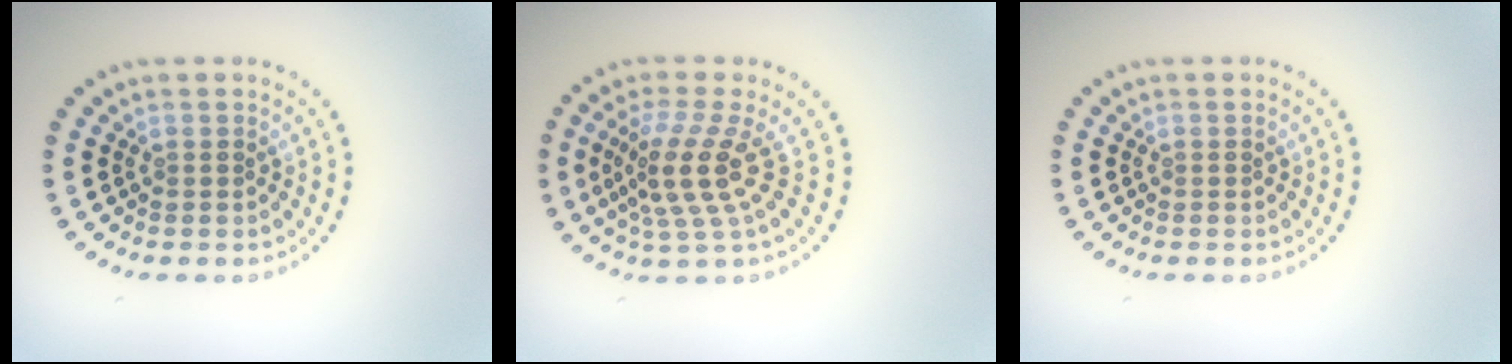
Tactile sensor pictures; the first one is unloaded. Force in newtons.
{"total": 4.4, "press": 3.1, "slide": 3.1}
{"total": 0.0}